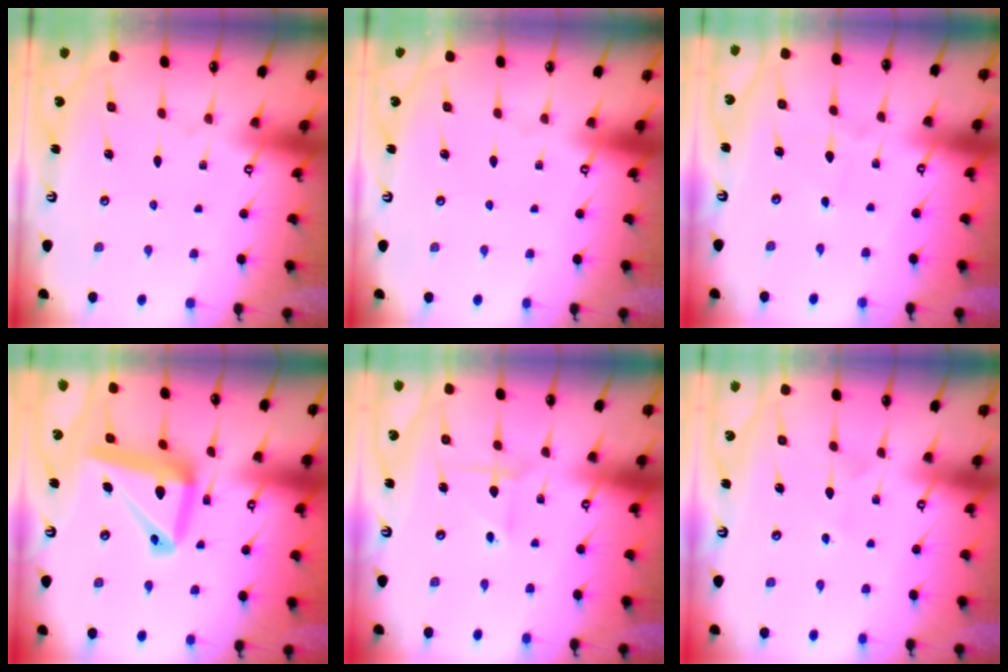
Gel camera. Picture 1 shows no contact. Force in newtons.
{"total": 0.0}
{"total": 1.8, "press": 1.8, "slide": 0.2}
{"total": 16.1, "press": 16.0, "slide": 1.8}
{"total": 2.6, "press": 2.6, "slide": 0.0}
{"total": 2.8, "press": 2.7, "slide": 0.3}